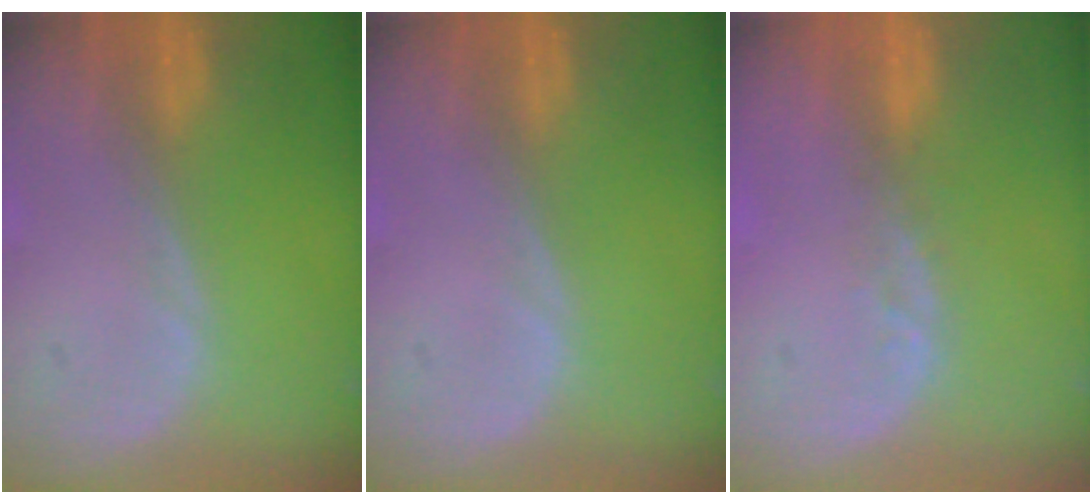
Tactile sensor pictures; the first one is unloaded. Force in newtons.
{"total": 0.0}
{"total": 2.1, "press": 1.8, "slide": 1.1}